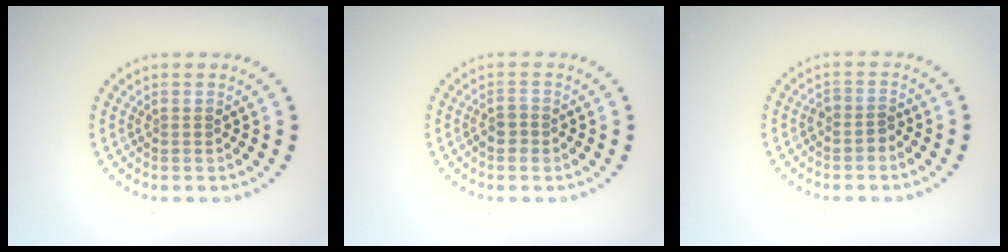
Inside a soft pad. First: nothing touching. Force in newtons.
{"total": 1.5, "press": 1.3, "slide": 0.8}
{"total": 1.3, "press": 1.0, "slide": 0.9}